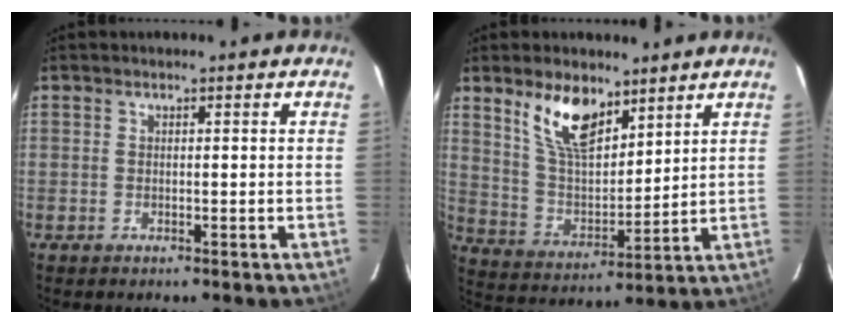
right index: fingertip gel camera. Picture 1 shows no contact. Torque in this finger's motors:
{"motor_torque": [1.06, 0.91, 0.35, 0.14]}